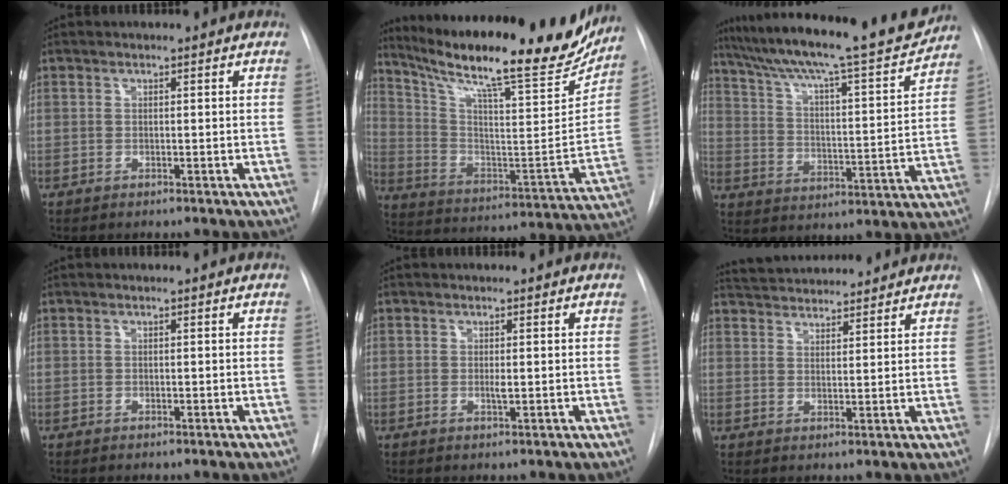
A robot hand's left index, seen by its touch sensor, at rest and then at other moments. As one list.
[{"total": 28.2, "force": [23.5, 4.0, 15.1], "torque": [-0.252, -0.055, 0.336]}, {"total": 23.4, "force": [20.5, 1.3, 11.2], "torque": [-0.190, -0.025, 0.294]}, {"total": 0.0}, {"total": 0.8, "force": [0.0, 0.1, 0.8], "torque": [-0.019, -0.006, -0.001]}, {"total": 11.9, "force": [11.3, 1.7, 3.3], "torque": [-0.057, 0.025, 0.167]}]